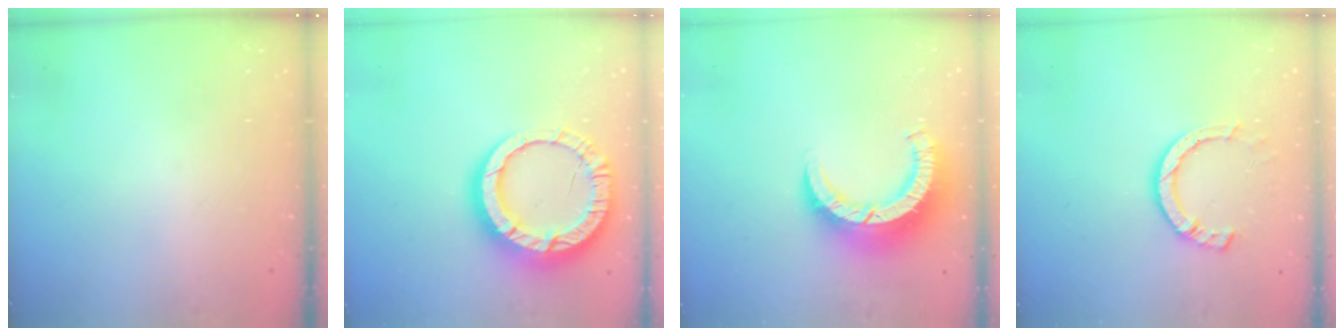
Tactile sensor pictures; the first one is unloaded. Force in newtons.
{"total": 18.6, "press": 18.5, "slide": 1.6}
{"total": 10.9, "press": 10.8, "slide": 1.2}
{"total": 8.0, "press": 7.9, "slide": 0.9}